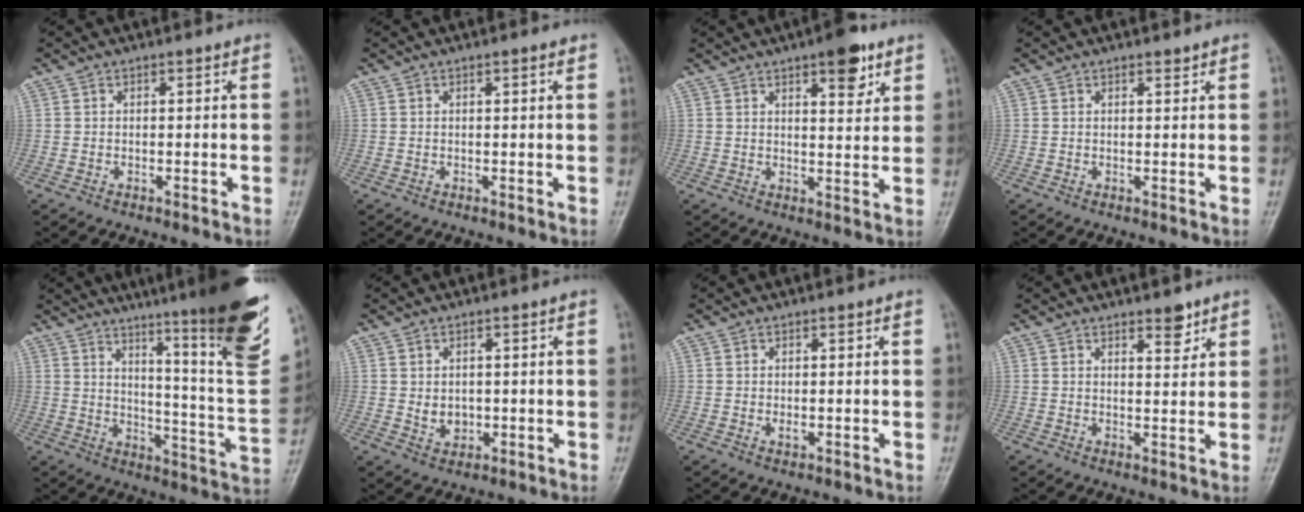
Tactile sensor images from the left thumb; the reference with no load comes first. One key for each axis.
{"total": 0.9, "fx": 0.5, "fy": 0.0, "fz": 0.7, "tx": -0.010, "ty": -0.001, "tz": 0.006}
{"total": 7.3, "fx": 4.3, "fy": 2.6, "fz": 5.2, "tx": -0.053, "ty": -0.021, "tz": 0.056}
{"total": 0.9, "fx": 0.8, "fy": 0.3, "fz": 0.4, "tx": -0.007, "ty": -0.006, "tz": 0.012}
{"total": 26.5, "fx": 17.2, "fy": 2.4, "fz": 20.1, "tx": -0.263, "ty": -0.101, "tz": 0.238}
{"total": 3.1, "fx": 0.2, "fy": 2.5, "fz": 1.9, "tx": -0.021, "ty": -0.005, "tz": 0.012}
{"total": 1.0, "fx": 0.1, "fy": 0.6, "fz": 0.8, "tx": -0.011, "ty": -0.002, "tz": 0.004}
{"total": 3.6, "fx": 2.6, "fy": 1.4, "fz": 2.1, "tx": -0.015, "ty": -0.018, "tz": 0.038}